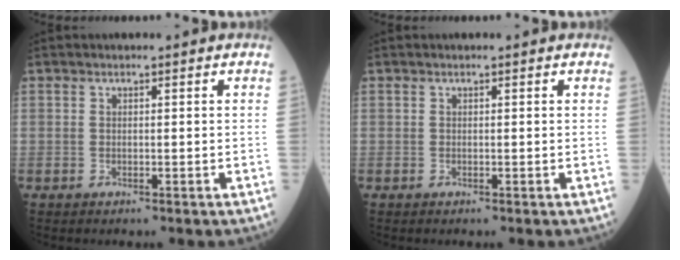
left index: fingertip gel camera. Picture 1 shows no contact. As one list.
[{"total": 0.0}]